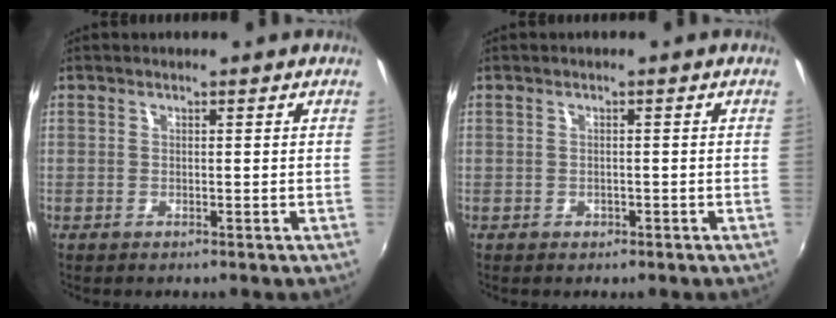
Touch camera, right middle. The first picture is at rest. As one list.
[{"total": 1.2, "force": [-0.7, 1.0, 0.3], "torque": [-0.005, -0.003, -0.007]}]